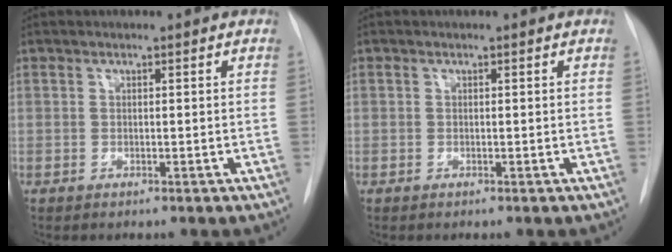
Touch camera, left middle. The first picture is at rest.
{"total": 0.0}